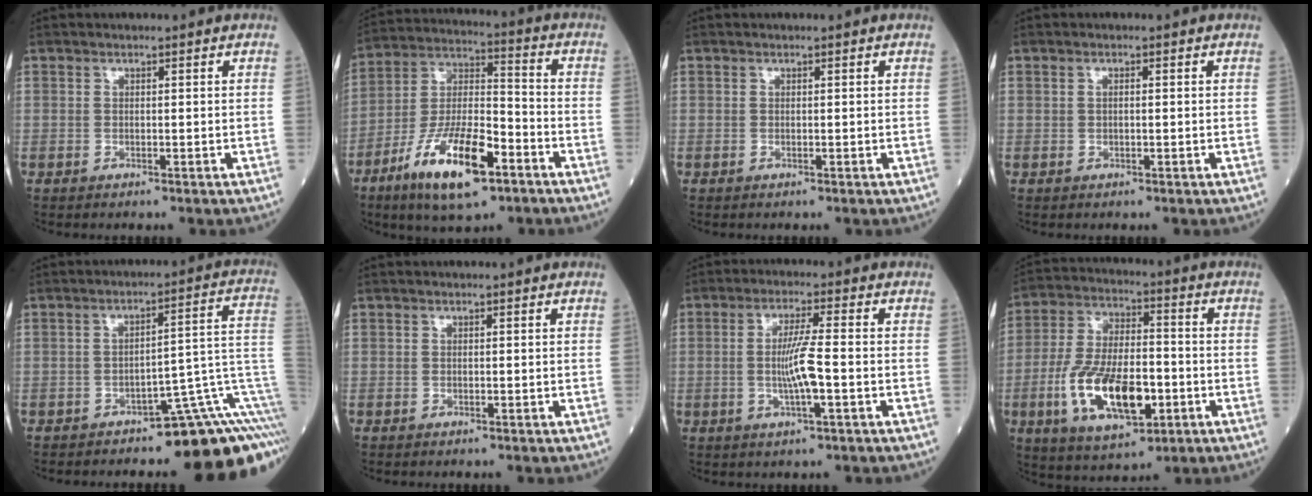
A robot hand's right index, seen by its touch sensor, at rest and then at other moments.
{"total": 16.9, "force": [-9.2, 4.9, 13.3], "torque": [-0.267, -0.010, -0.163]}
{"total": 0.0}
{"total": 1.2, "force": [0.1, 0.6, 1.0], "torque": [-0.031, 0.006, 0.002]}
{"total": 14.7, "force": [-7.3, 3.4, 12.4], "torque": [-0.099, 0.067, -0.091]}
{"total": 0.0}
{"total": 6.9, "force": [-1.2, 0.8, 6.8], "torque": [-0.133, 0.000, -0.021]}
{"total": 16.6, "force": [-5.1, 6.7, 14.3], "torque": [-0.293, -0.003, -0.082]}